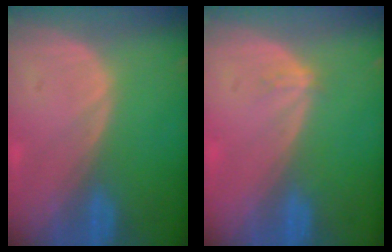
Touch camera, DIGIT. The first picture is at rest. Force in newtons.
{"total": 1.2, "press": 0.8, "slide": 0.8}